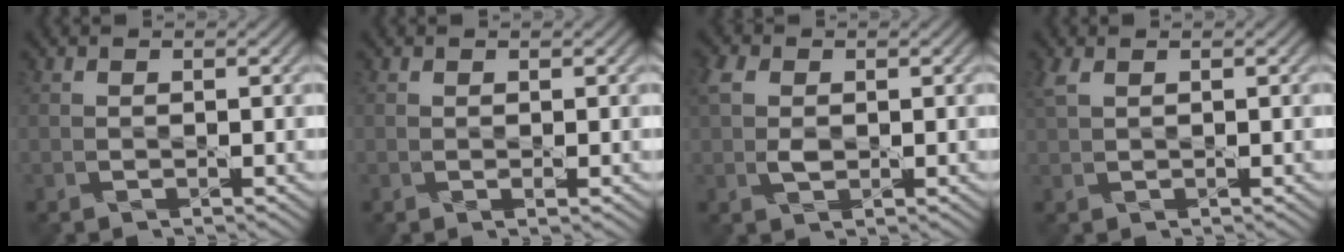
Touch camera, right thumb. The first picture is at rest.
{"total": 0.5, "force": [0.1, 0.1, 0.5], "torque": [-0.009, 0.000, 0.002]}
{"total": 3.2, "force": [0.6, 2.1, 2.2], "torque": [-0.059, 0.006, 0.008]}
{"total": 2.2, "force": [1.2, 0.9, 1.6], "torque": [-0.049, 0.009, 0.024]}